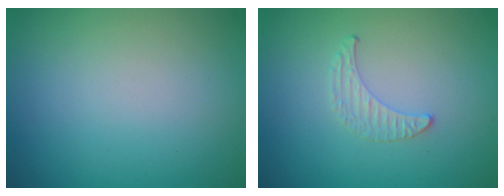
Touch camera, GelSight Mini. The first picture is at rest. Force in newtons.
{"total": 0.5, "press": 0.5, "slide": 0.2}